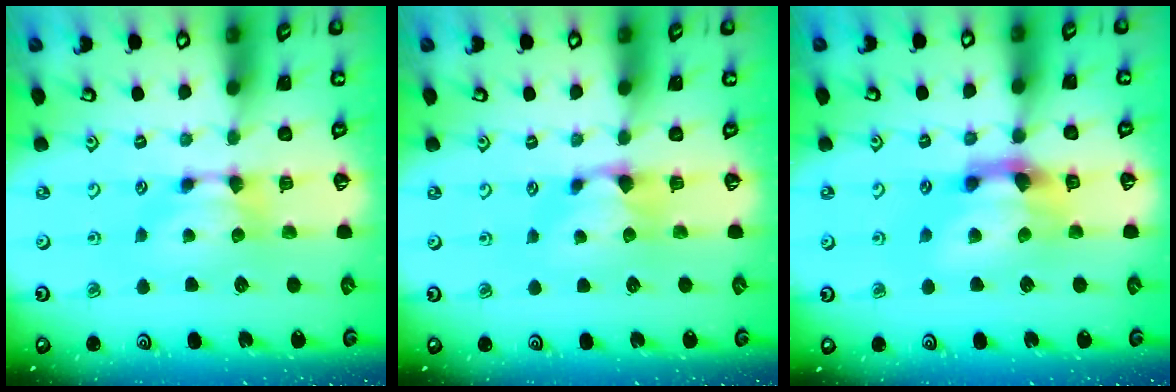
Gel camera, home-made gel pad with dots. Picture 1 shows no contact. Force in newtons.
{"total": 1.1, "press": 0.9, "slide": 0.7}
{"total": 4.5, "press": 3.9, "slide": 2.1}